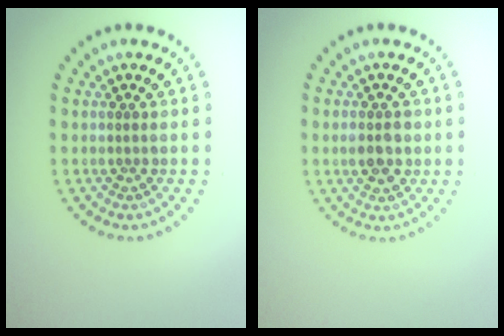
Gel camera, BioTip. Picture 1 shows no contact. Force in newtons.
{"total": 2.8, "press": 2.8, "slide": 0.1}